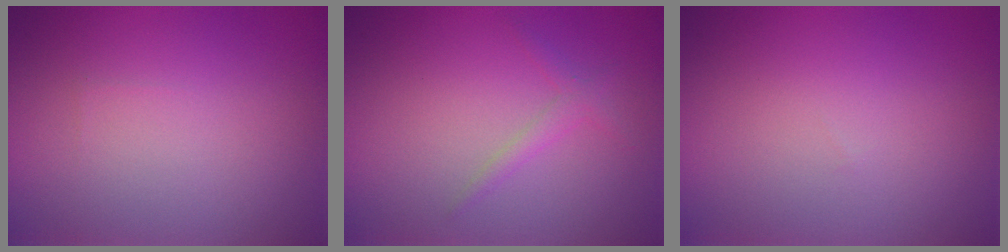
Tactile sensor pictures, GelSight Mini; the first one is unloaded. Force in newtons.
{"total": 1.3, "press": 1.3, "slide": 0.1}
{"total": 0.0}